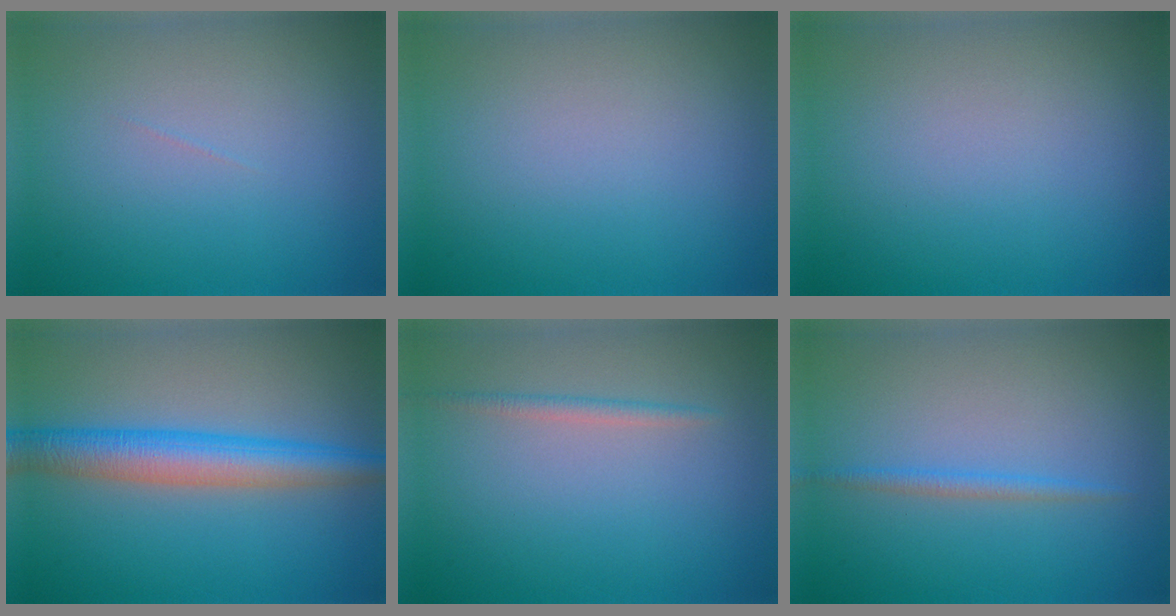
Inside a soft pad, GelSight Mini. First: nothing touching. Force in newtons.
{"total": 0.0}
{"total": 0.0}
{"total": 5.6, "press": 5.6, "slide": 0.1}
{"total": 1.1, "press": 1.1, "slide": 0.1}
{"total": 1.2, "press": 1.2, "slide": 0.1}